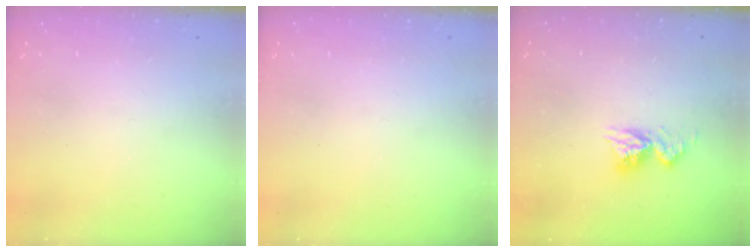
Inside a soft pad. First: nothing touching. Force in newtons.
{"total": 0.0}
{"total": 9.5, "press": 9.5, "slide": 0.9}